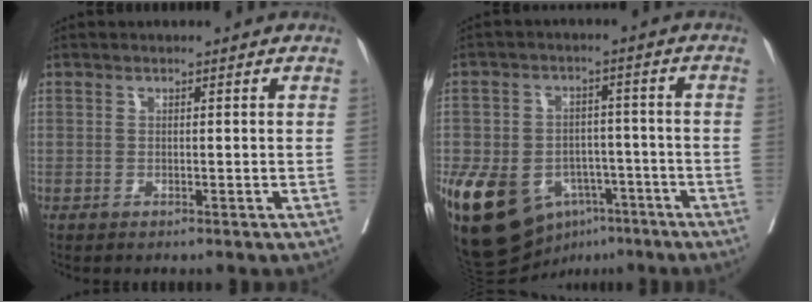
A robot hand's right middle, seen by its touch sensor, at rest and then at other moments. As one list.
[{"total": 16.7, "force": [-8.1, 11.2, 9.4], "torque": [-0.196, 0.007, -0.118]}]